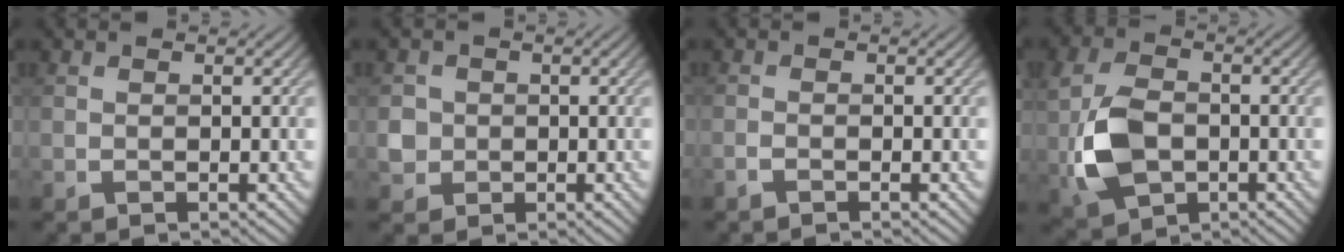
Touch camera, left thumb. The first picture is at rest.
{"total": 2.7, "force": [-0.2, 2.7, 0.5], "torque": [-0.011, -0.005, -0.008]}
{"total": 1.0, "force": [-0.9, 0.2, 0.5], "torque": [-0.013, -0.001, -0.022]}
{"total": 8.1, "force": [-1.5, 5.5, 5.8], "torque": [-0.144, -0.009, -0.032]}